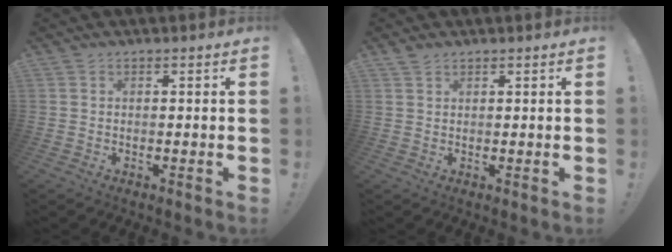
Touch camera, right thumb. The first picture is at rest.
{"total": 1.4, "force": [1.3, 0.6, 0.4], "torque": [-0.001, -0.006, 0.023]}